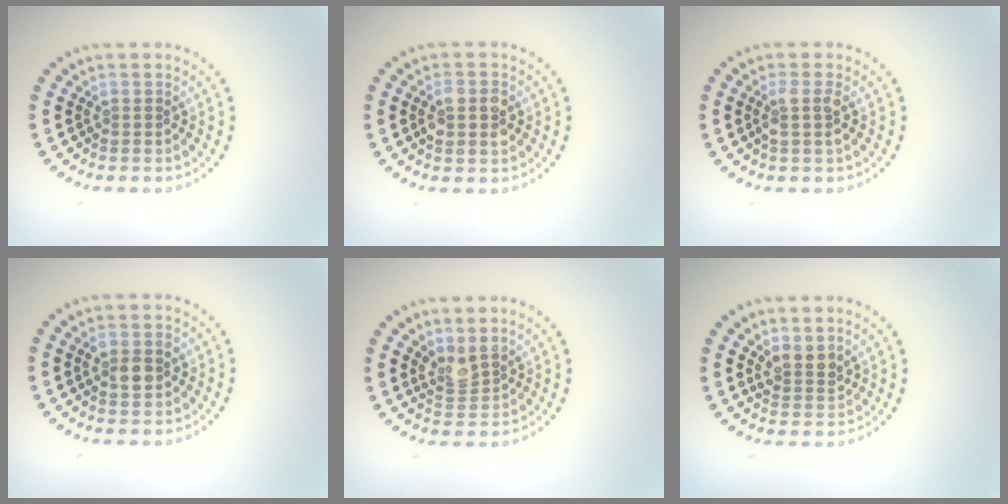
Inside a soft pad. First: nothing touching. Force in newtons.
{"total": 2.5, "press": 2.5, "slide": 0.3}
{"total": 1.8, "press": 1.5, "slide": 0.9}
{"total": 2.5, "press": 2.5, "slide": 0.2}
{"total": 2.0, "press": 1.6, "slide": 1.3}
{"total": 2.0, "press": 1.7, "slide": 1.1}